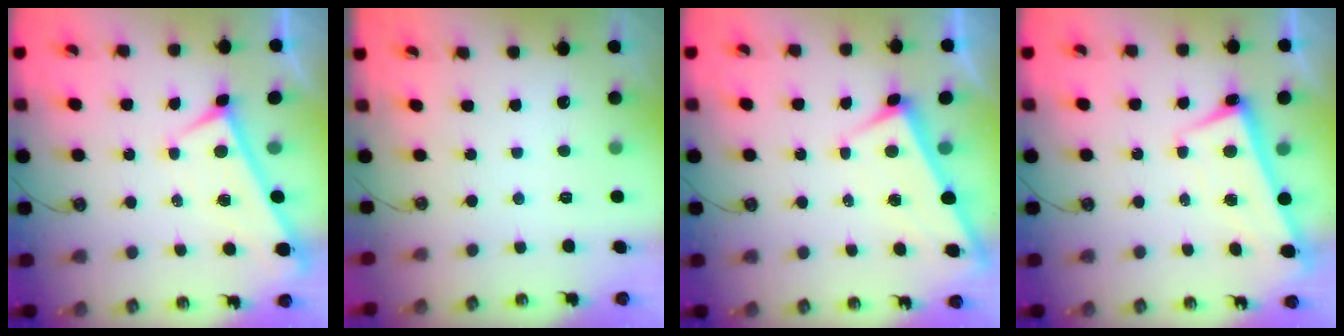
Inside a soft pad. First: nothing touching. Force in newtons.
{"total": 0.0}
{"total": 2.9, "press": 2.9, "slide": 0.2}
{"total": 2.4, "press": 2.3, "slide": 0.7}